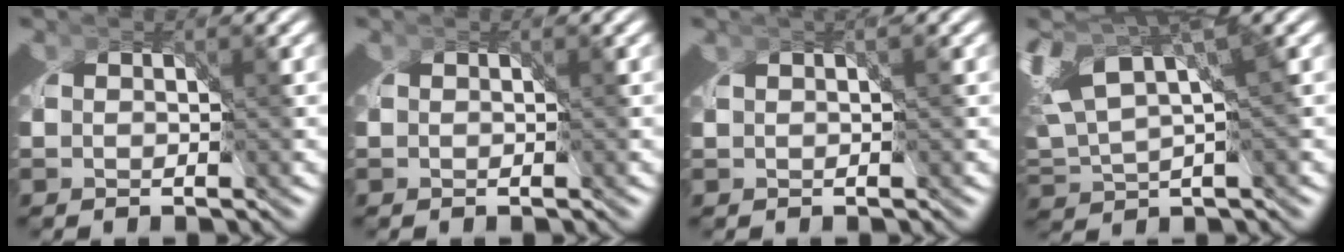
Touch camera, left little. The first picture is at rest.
{"total": 0.0}
{"total": 0.7, "force": [0.6, -0.1, 0.5], "torque": [0.006, 0.010, 0.007]}
{"total": 5.9, "force": [0.5, 3.9, 4.3], "torque": [-0.080, 0.006, 0.004]}